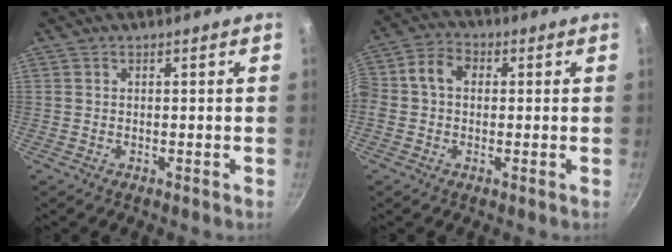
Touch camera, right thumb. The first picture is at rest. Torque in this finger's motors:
{"motor_torque": [0.46, 0.53, 0.92, -0.09, 0.27]}